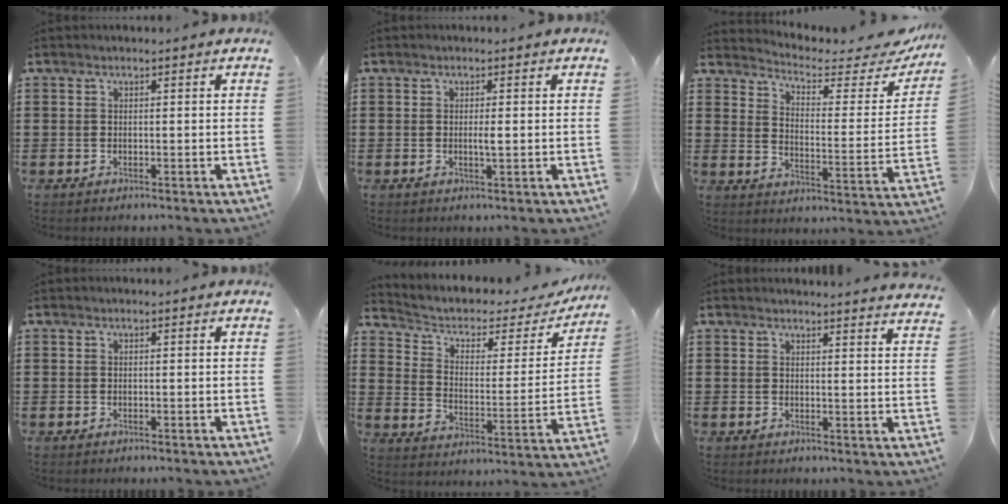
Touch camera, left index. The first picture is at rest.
{"total": 1.5, "force": [0.0, 0.2, 1.5], "torque": [-0.028, -0.004, 0.000]}
{"total": 3.8, "force": [3.3, 0.9, 1.7], "torque": [-0.046, -0.029, 0.049]}
{"total": 0.0}
{"total": 3.7, "force": [2.2, 2.1, 2.1], "torque": [-0.056, -0.013, 0.029]}
{"total": 2.7, "force": [2.7, -0.4, 0.1], "torque": [-0.002, -0.016, 0.050]}